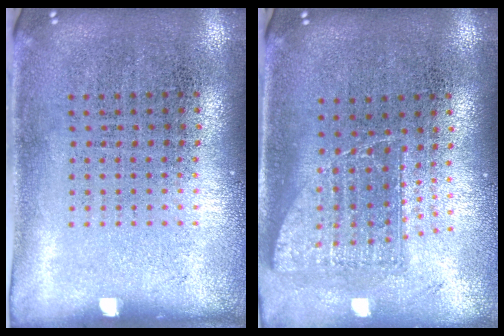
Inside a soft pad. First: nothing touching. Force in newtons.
{"total": 1.4, "press": 1.1, "slide": 0.9}